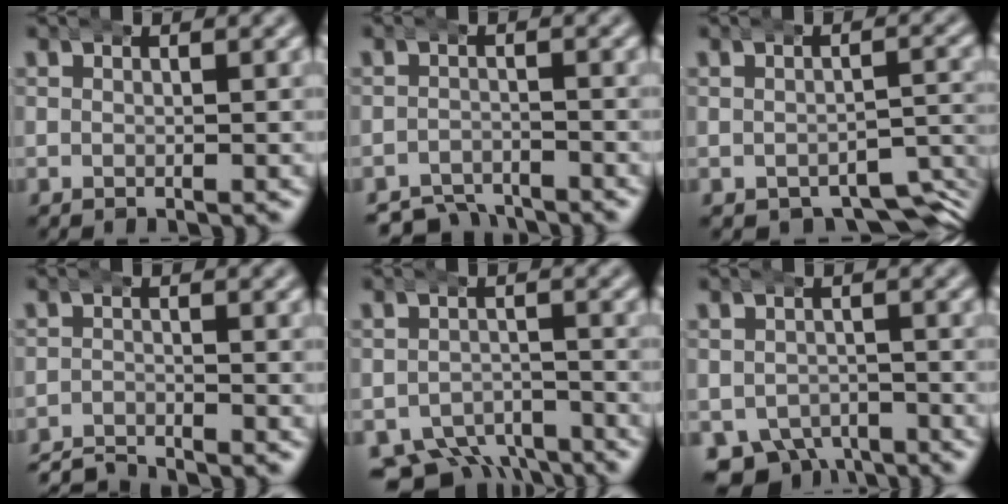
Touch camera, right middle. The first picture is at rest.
{"total": 5.0, "force": [-4.6, 1.9, 0.8], "torque": [-0.004, -0.020, -0.073]}
{"total": 8.7, "force": [-7.3, 3.8, 2.9], "torque": [-0.005, -0.013, -0.107]}
{"total": 3.4, "force": [-3.3, 0.6, 0.2], "torque": [-0.008, -0.013, -0.058]}
{"total": 7.0, "force": [-5.1, 4.1, 2.4], "torque": [-0.042, -0.036, -0.076]}
{"total": 7.0, "force": [-4.3, 4.9, 2.6], "torque": [-0.048, -0.039, -0.058]}